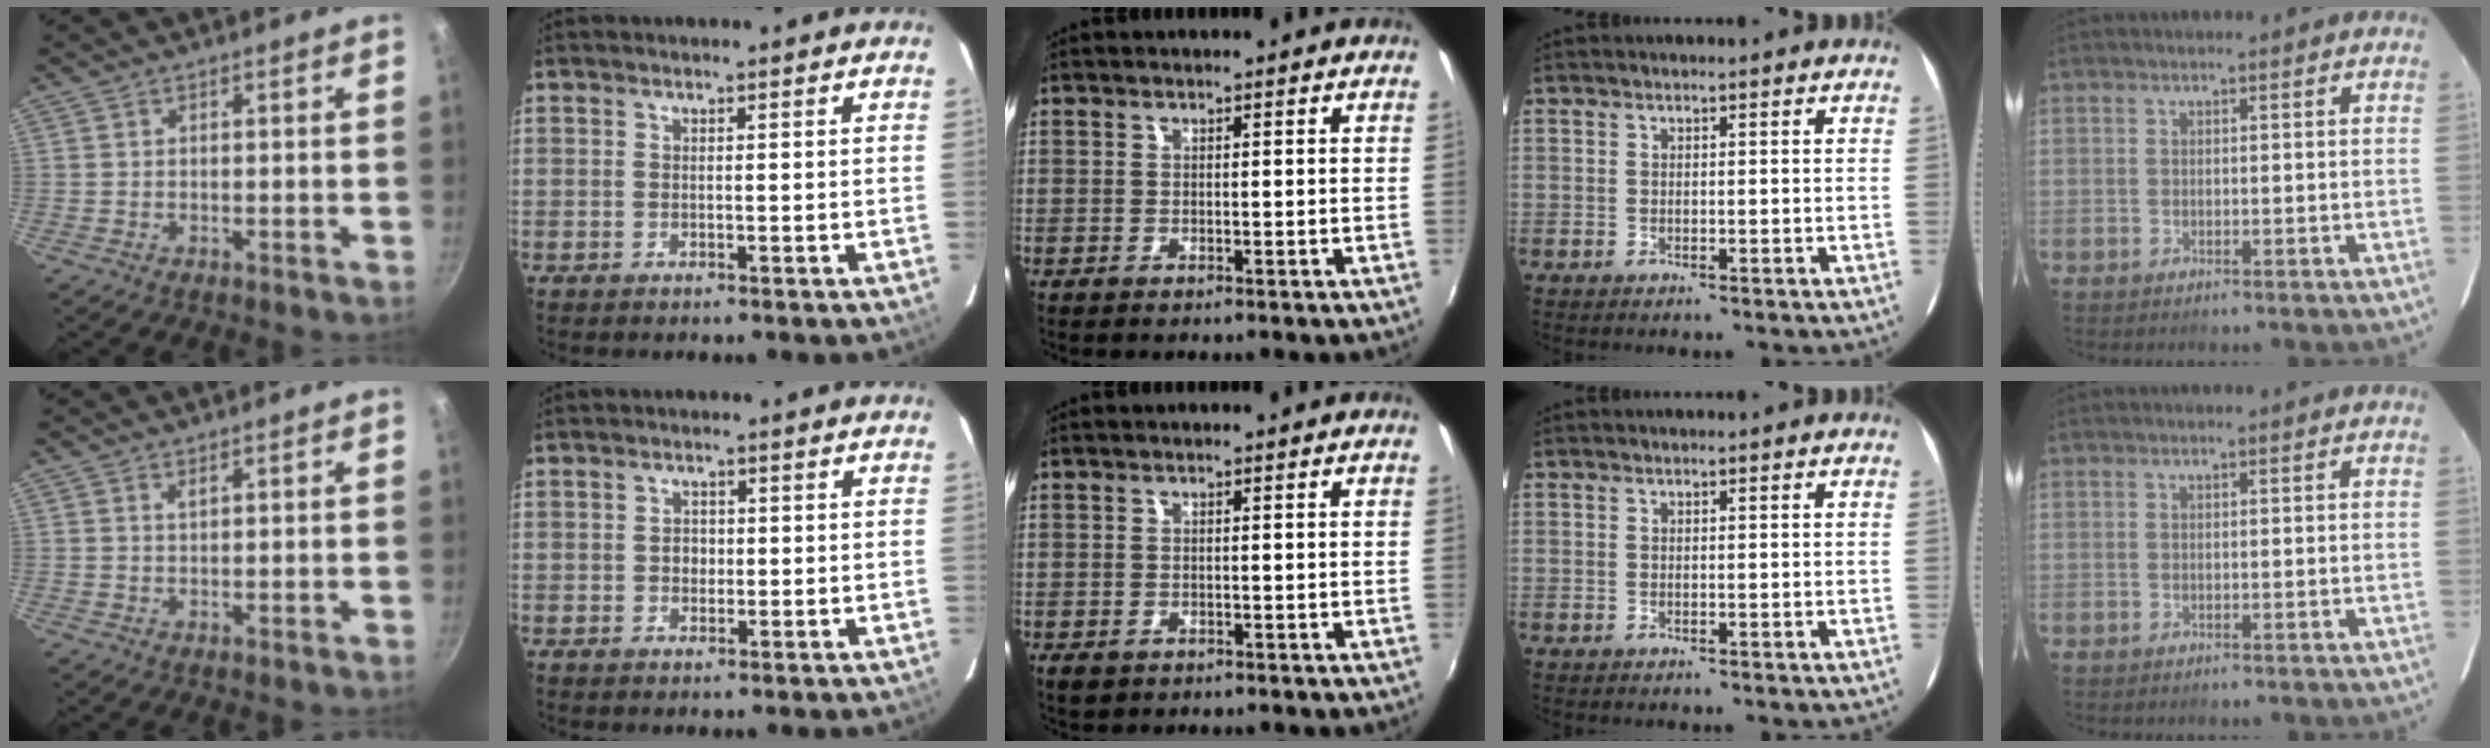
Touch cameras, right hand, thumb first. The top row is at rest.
{"thumb": {"total": 0.8, "force": [0.5, 0.3, 0.6], "torque": [-0.009, -0.001, 0.011]}, "index": {"total": 2.1, "force": [-0.2, 1.9, 0.8], "torque": [-0.013, 0.006, -0.005]}, "middle": {"total": 2.2, "force": [-1.2, 1.5, 1.0], "torque": [-0.022, -0.008, -0.018]}}